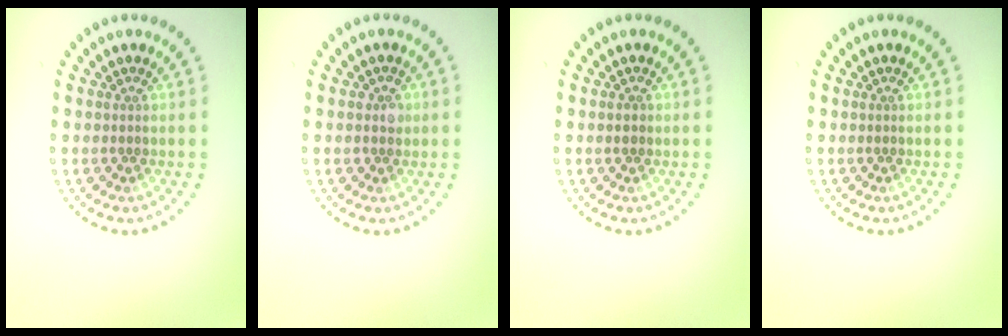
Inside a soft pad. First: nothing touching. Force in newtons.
{"total": 1.4, "press": 1.3, "slide": 0.6}
{"total": 0.9, "press": 0.9, "slide": 0.2}
{"total": 0.0}